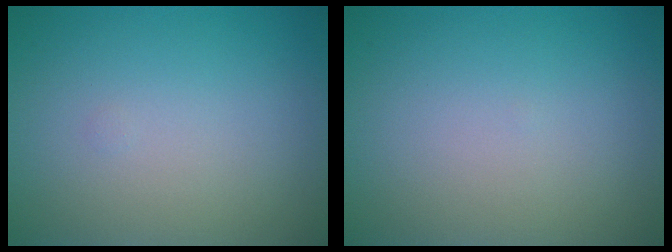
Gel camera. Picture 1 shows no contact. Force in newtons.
{"total": 0.0}